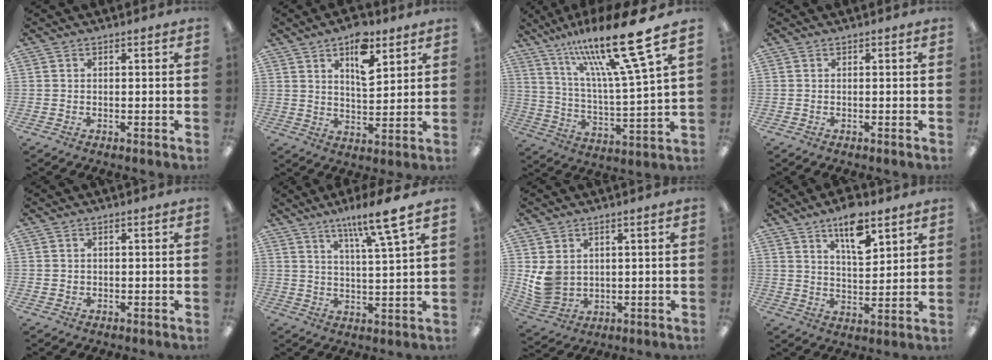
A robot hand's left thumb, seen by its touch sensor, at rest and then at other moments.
{"total": 10.5, "force": [6.2, 4.8, 7.0], "torque": [-0.094, -0.033, 0.102]}
{"total": 22.6, "force": [15.3, 3.5, 16.3], "torque": [-0.283, -0.083, 0.240]}
{"total": 0.0}
{"total": 0.6, "force": [0.2, 0.6, 0.0], "torque": [-0.001, 0.003, 0.004]}
{"total": 10.1, "force": [7.2, 0.5, 7.2], "torque": [-0.116, -0.041, 0.114]}
{"total": 6.7, "force": [2.0, 5.6, 3.1], "torque": [-0.079, -0.006, 0.041]}
{"total": 11.0, "force": [7.3, 4.3, 7.1], "torque": [-0.108, -0.037, 0.123]}